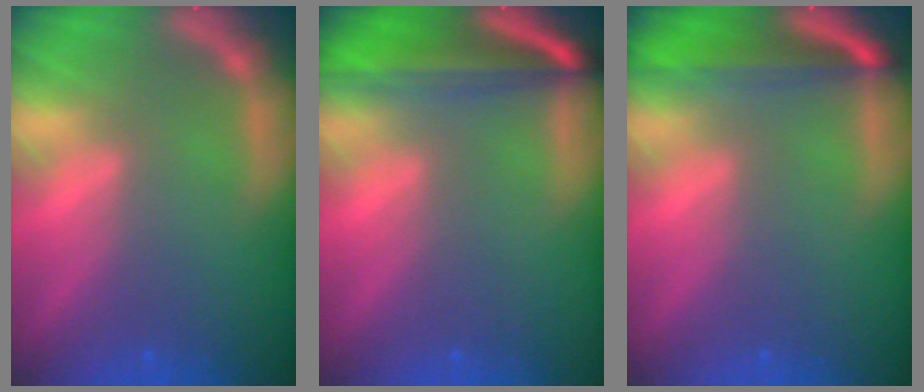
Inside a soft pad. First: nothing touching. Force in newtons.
{"total": 8.1}
{"total": 5.5}